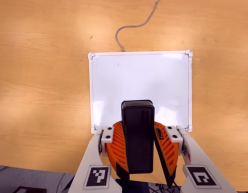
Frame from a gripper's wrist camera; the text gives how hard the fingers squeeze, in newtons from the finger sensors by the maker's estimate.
{"total": 9.1, "left": 9.2, "right": 8.9}